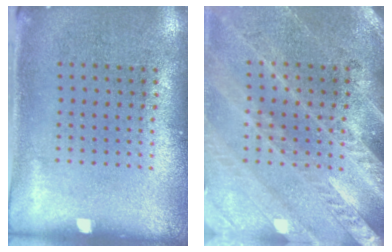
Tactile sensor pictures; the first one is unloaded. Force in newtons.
{"total": 2.9, "press": 2.6, "slide": 1.1}